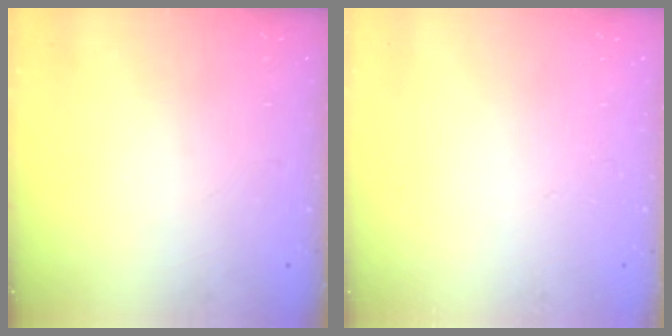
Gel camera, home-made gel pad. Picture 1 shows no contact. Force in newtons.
{"total": 0.0}